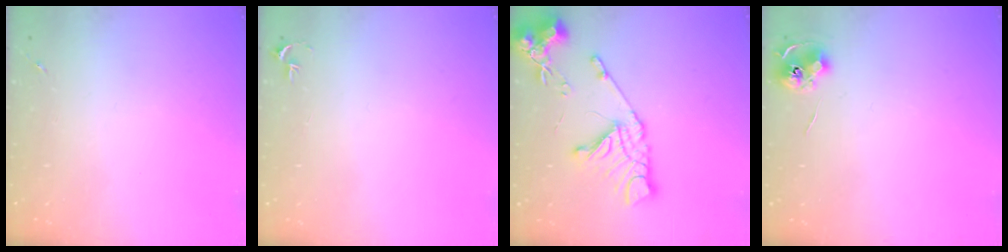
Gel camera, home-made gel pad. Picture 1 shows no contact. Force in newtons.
{"total": 2.7, "press": 2.7, "slide": 0.3}
{"total": 16.4, "press": 16.3, "slide": 1.9}
{"total": 6.6, "press": 6.6, "slide": 0.3}